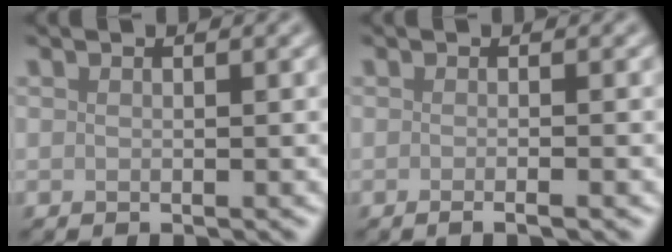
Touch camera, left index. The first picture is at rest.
{"total": 2.2, "force": [-0.6, 0.7, 2.0], "torque": [-0.010, -0.002, -0.015]}